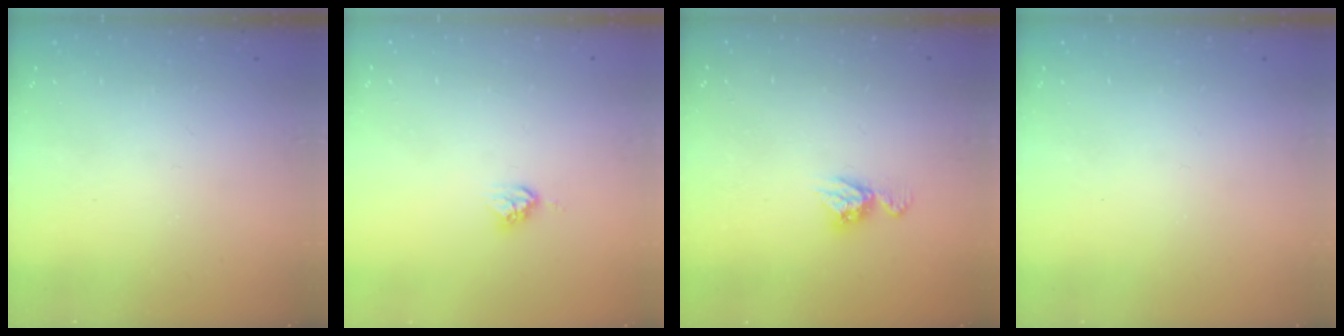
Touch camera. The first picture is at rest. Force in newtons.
{"total": 4.7, "press": 4.7, "slide": 0.1}
{"total": 6.4, "press": 6.4, "slide": 0.5}
{"total": 0.0}